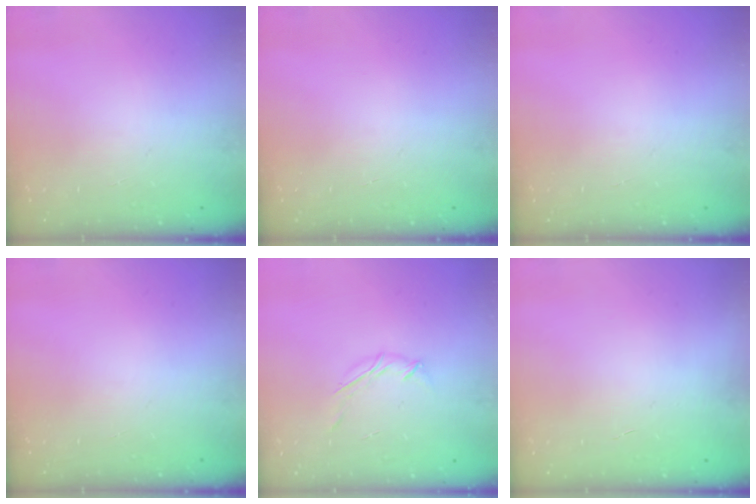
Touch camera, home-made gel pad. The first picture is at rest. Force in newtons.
{"total": 0.0}
{"total": 0.0}
{"total": 0.0}
{"total": 3.9, "press": 3.7, "slide": 1.0}
{"total": 0.0}